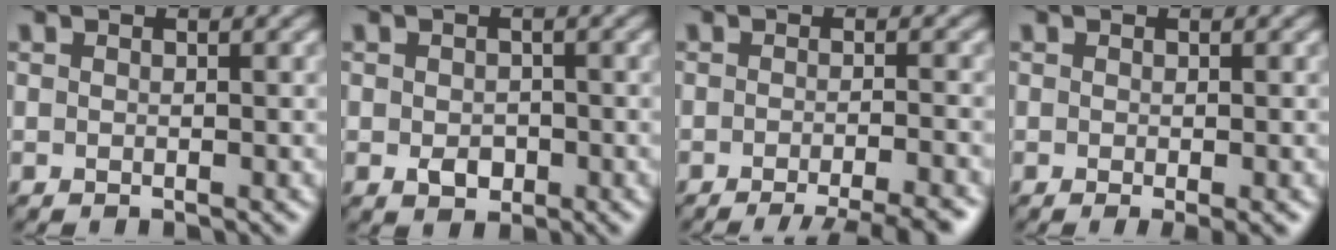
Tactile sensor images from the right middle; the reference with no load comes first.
{"total": 1.9, "force": [-0.6, 1.4, 1.1], "torque": [-0.019, -0.001, -0.008]}
{"total": 5.5, "force": [-3.2, 1.7, 4.2], "torque": [-0.028, 0.001, -0.031]}
{"total": 1.1, "force": [-0.2, 0.2, 1.1], "torque": [-0.014, -0.002, -0.004]}